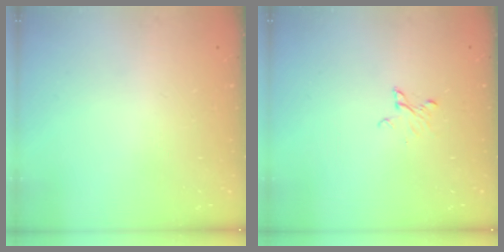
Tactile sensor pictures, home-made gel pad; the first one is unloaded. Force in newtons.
{"total": 3.8, "press": 3.8, "slide": 0.3}